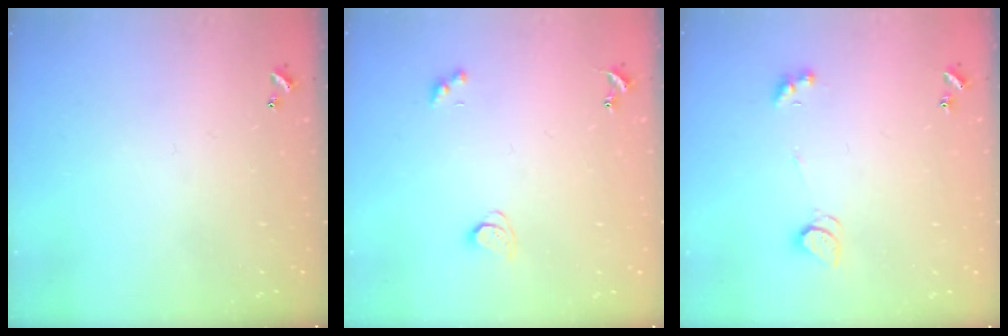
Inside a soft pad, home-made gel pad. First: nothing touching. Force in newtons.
{"total": 1.7, "press": 1.6, "slide": 0.4}
{"total": 2.5, "press": 2.4, "slide": 0.5}